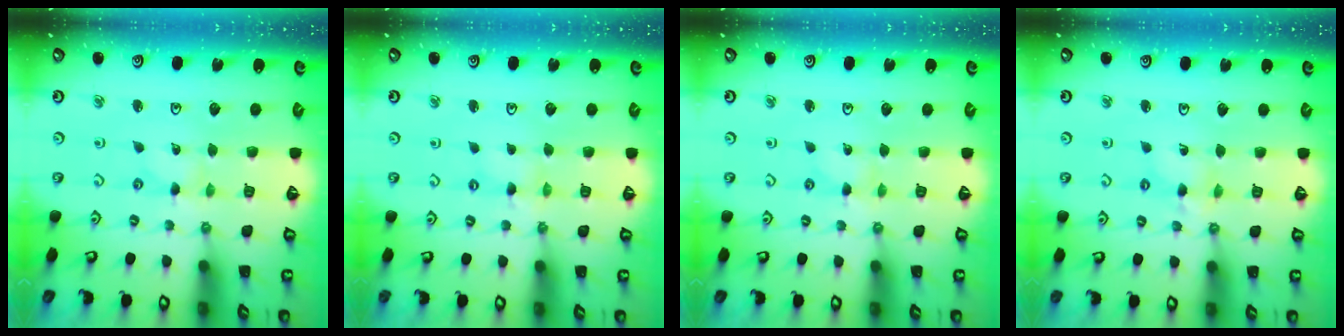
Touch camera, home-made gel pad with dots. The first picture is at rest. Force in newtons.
{"total": 0.0}
{"total": 0.0}
{"total": 2.9, "press": 2.8, "slide": 0.2}